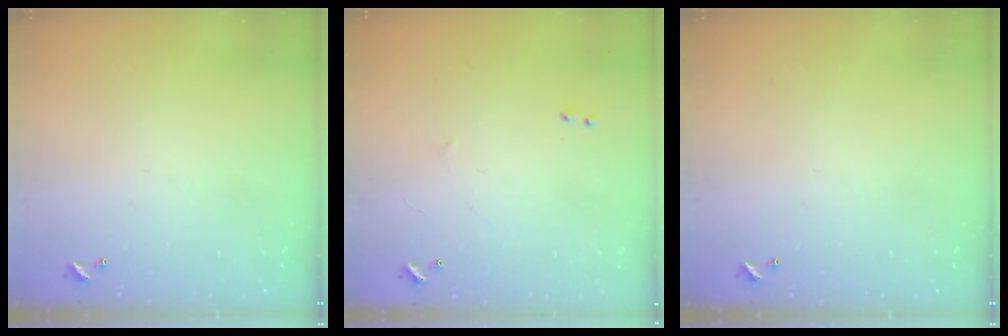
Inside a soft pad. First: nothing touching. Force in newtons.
{"total": 2.5, "press": 2.4, "slide": 0.4}
{"total": 0.0}